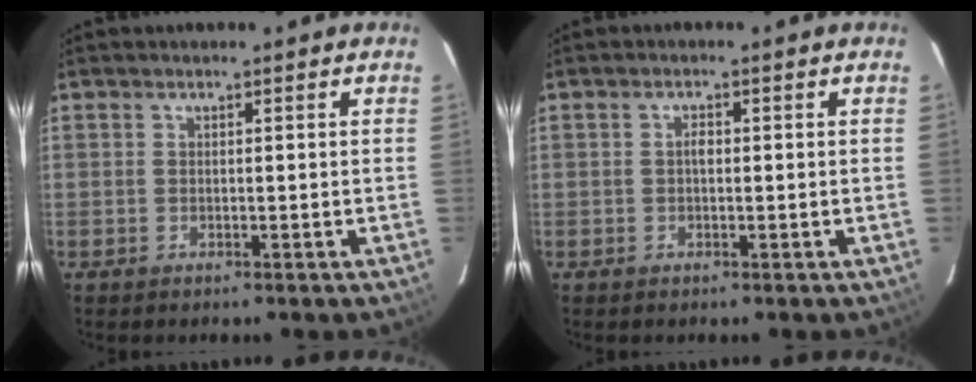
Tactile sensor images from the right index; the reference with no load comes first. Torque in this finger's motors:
{"motor_torque": [0.24, -0.01, 0.18, 0.02]}